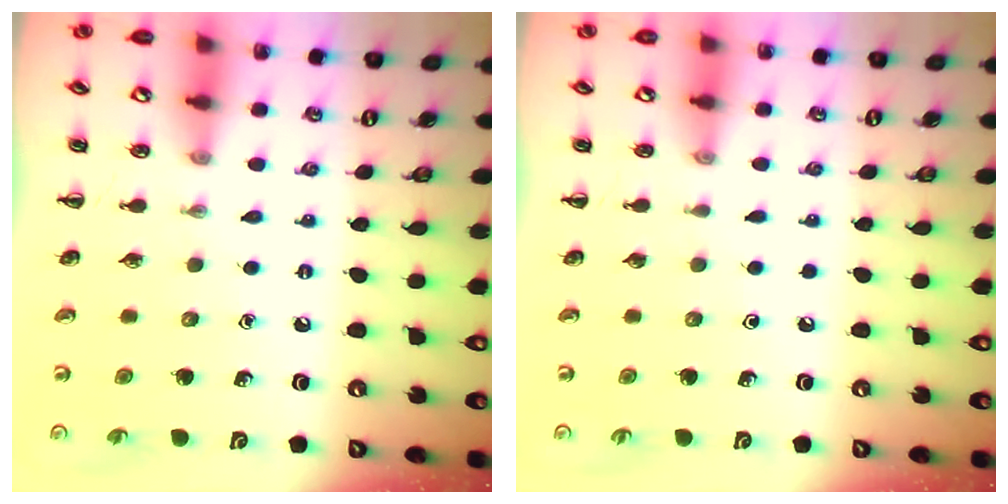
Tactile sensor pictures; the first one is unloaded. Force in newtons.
{"total": 0.0}